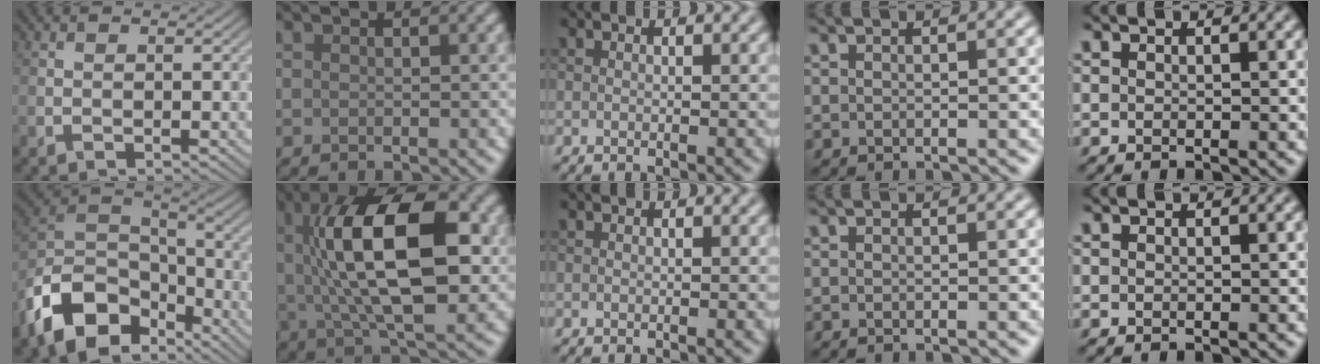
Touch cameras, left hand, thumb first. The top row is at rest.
{"thumb": {"total": 14.2, "force": [-8.1, 8.4, 8.0], "torque": [-0.192, -0.018, -0.161]}, "index": {"total": 13.5, "force": [1.6, 5.5, 12.2], "torque": [-0.193, 0.017, 0.021]}}